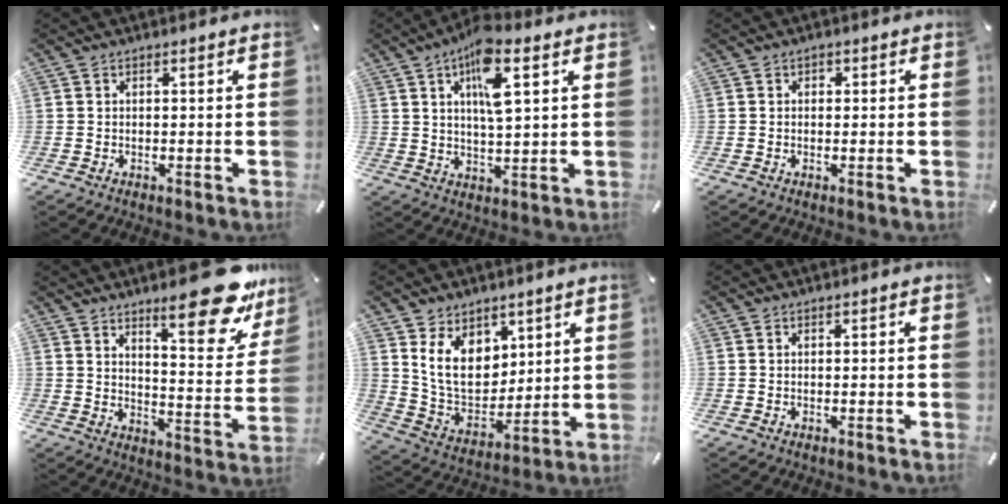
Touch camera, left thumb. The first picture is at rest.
{"total": 10.8, "force": [5.0, 3.5, 8.9], "torque": [-0.149, -0.010, 0.081]}
{"total": 0.8, "force": [0.1, 0.8, 0.2], "torque": [-0.004, 0.007, -0.001]}
{"total": 20.6, "force": [14.0, 6.9, 13.5], "torque": [-0.172, -0.106, 0.224]}
{"total": 12.4, "force": [5.5, 9.5, 5.7], "torque": [-0.128, -0.034, 0.106]}
{"total": 0.0}